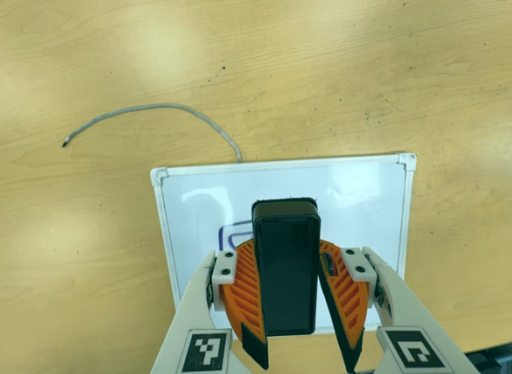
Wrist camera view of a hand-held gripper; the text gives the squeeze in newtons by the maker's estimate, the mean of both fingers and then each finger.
{"total": 8.5, "left": 8.9, "right": 8.1}